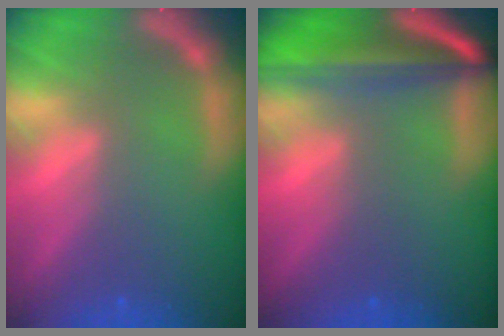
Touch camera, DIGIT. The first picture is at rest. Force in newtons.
{"total": 9.6}